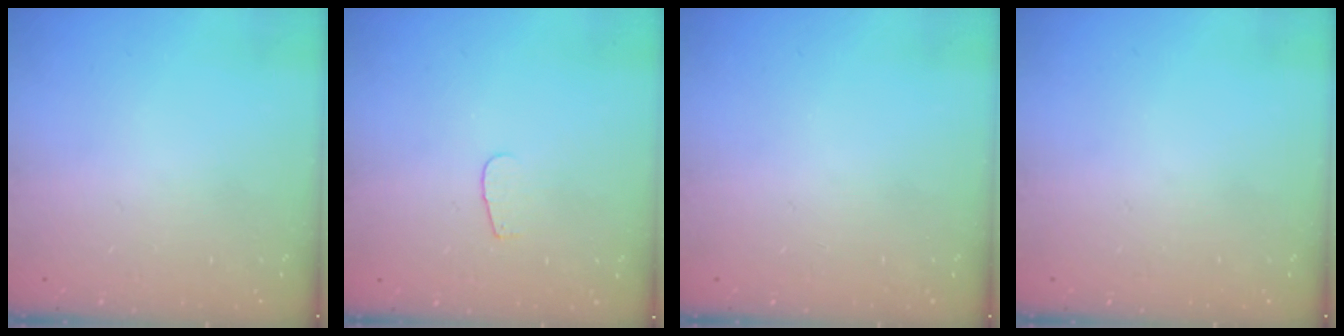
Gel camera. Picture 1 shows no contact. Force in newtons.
{"total": 3.7, "press": 3.7, "slide": 0.4}
{"total": 0.0}
{"total": 0.0}